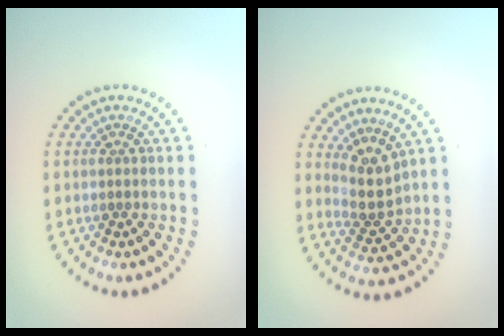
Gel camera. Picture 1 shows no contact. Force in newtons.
{"total": 2.9, "press": 2.2, "slide": 1.9}